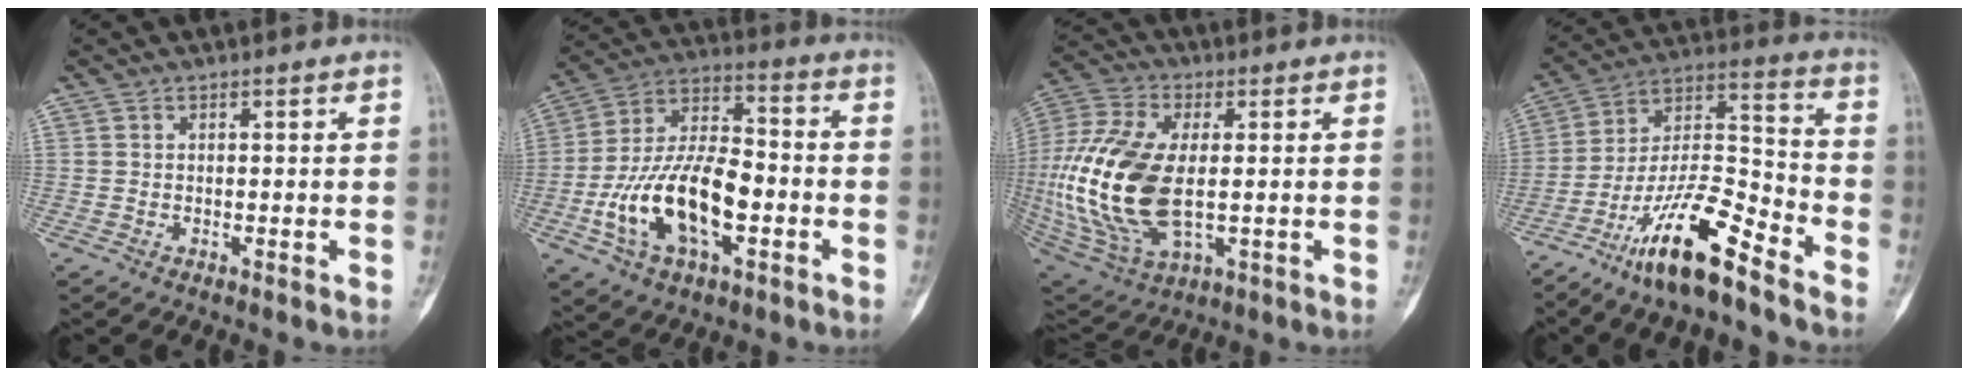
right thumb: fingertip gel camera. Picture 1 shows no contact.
{"total": 19.5, "force": [-5.2, 10.0, 15.9], "torque": [-0.289, 0.039, -0.090]}
{"total": 22.8, "force": [-0.8, 12.1, 19.4], "torque": [-0.435, -0.012, -0.003]}
{"total": 17.0, "force": [-11.7, 3.9, 11.7], "torque": [-0.209, 0.082, -0.215]}